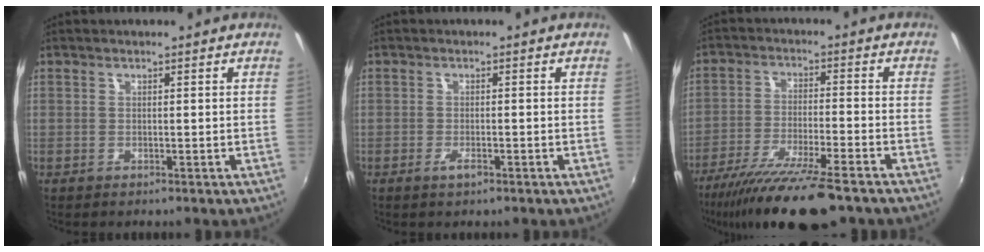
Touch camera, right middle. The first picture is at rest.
{"total": 2.6, "force": [-1.6, 0.6, 1.9], "torque": [-0.043, -0.006, -0.032]}
{"total": 16.1, "force": [-12.6, 2.0, 9.8], "torque": [-0.197, -0.045, -0.215]}